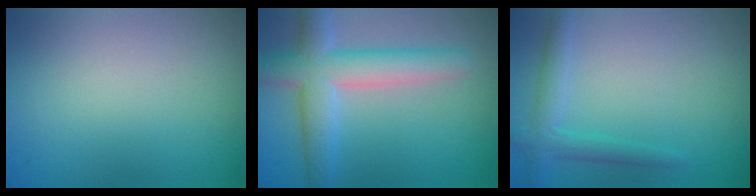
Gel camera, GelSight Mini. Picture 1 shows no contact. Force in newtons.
{"total": 5.8, "press": 5.8, "slide": 0.1}
{"total": 2.3, "press": 2.3, "slide": 0.1}